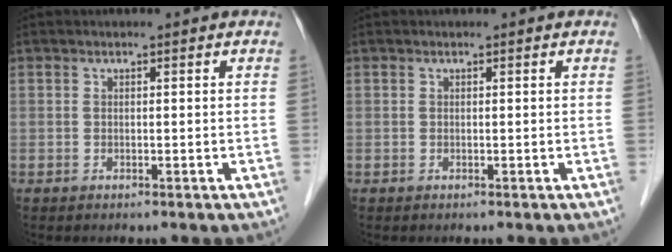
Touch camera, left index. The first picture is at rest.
{"total": 0.0}